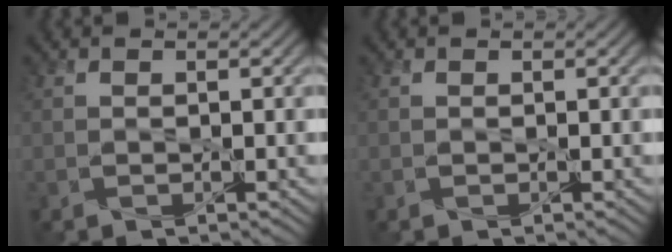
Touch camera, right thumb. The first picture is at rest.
{"total": 0.0}